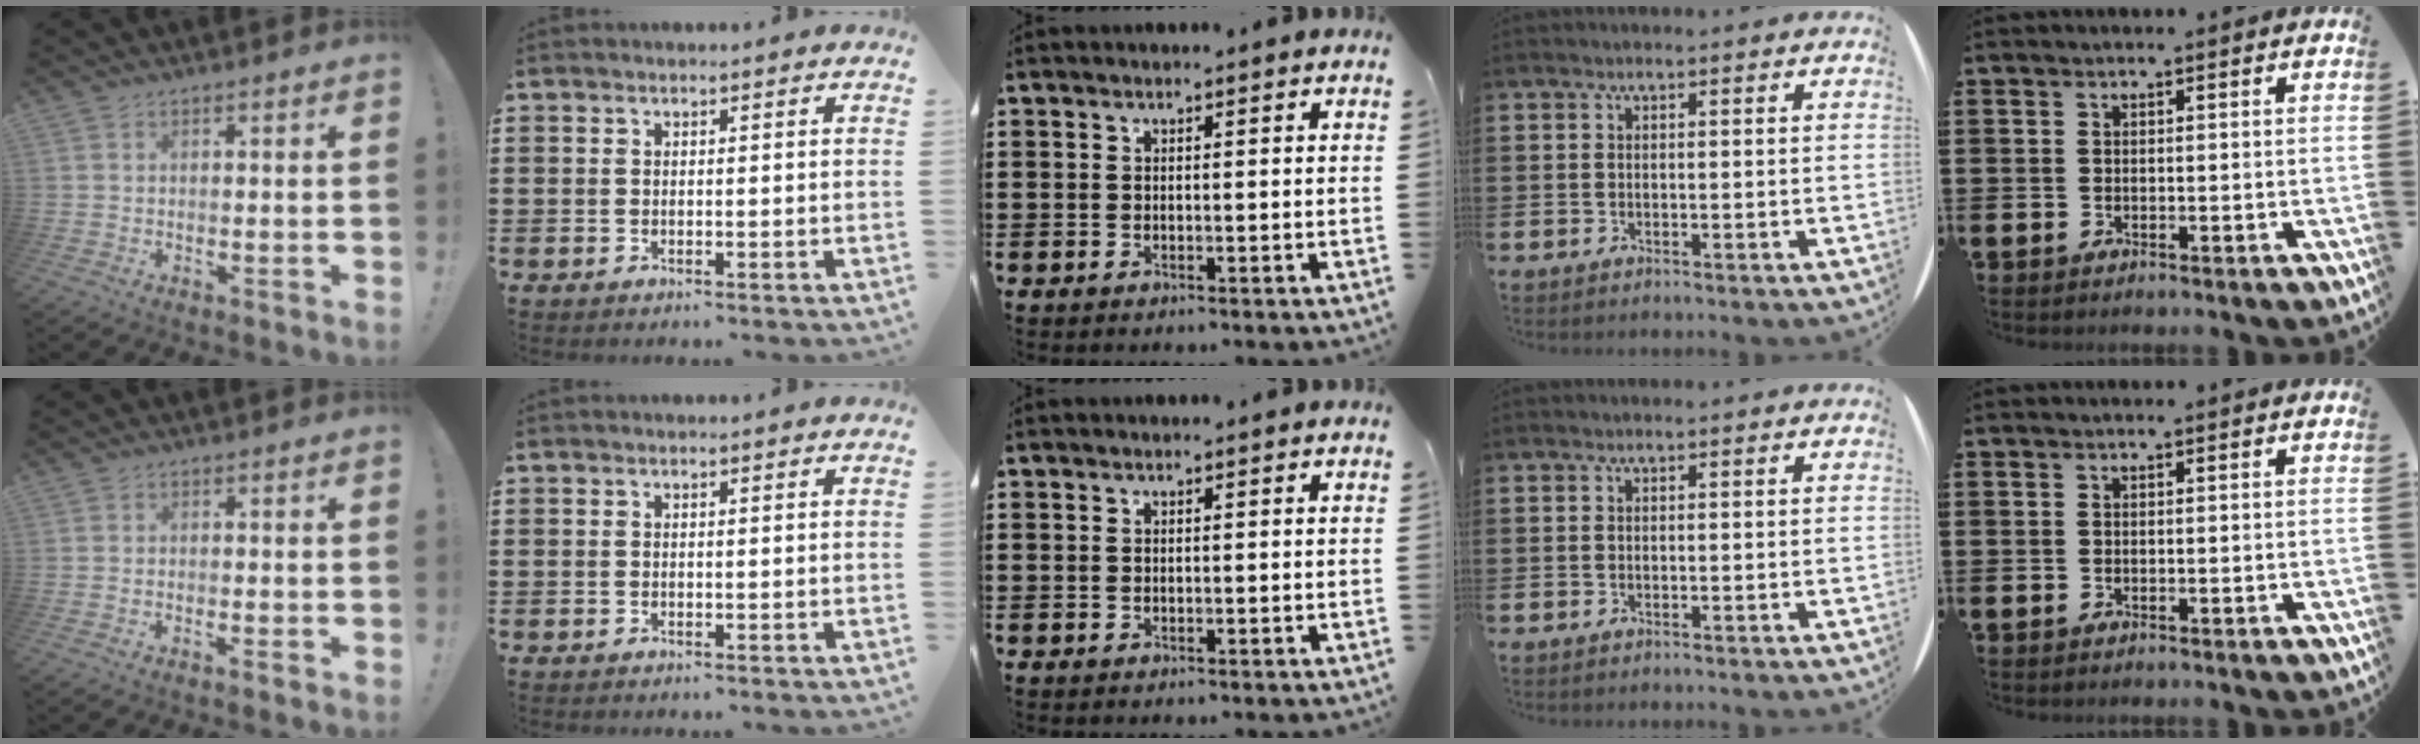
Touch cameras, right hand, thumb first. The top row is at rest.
{"thumb": {"total": 1.4, "force": [-1.0, 0.1, 1.0], "torque": [-0.022, 0.002, -0.017]}}